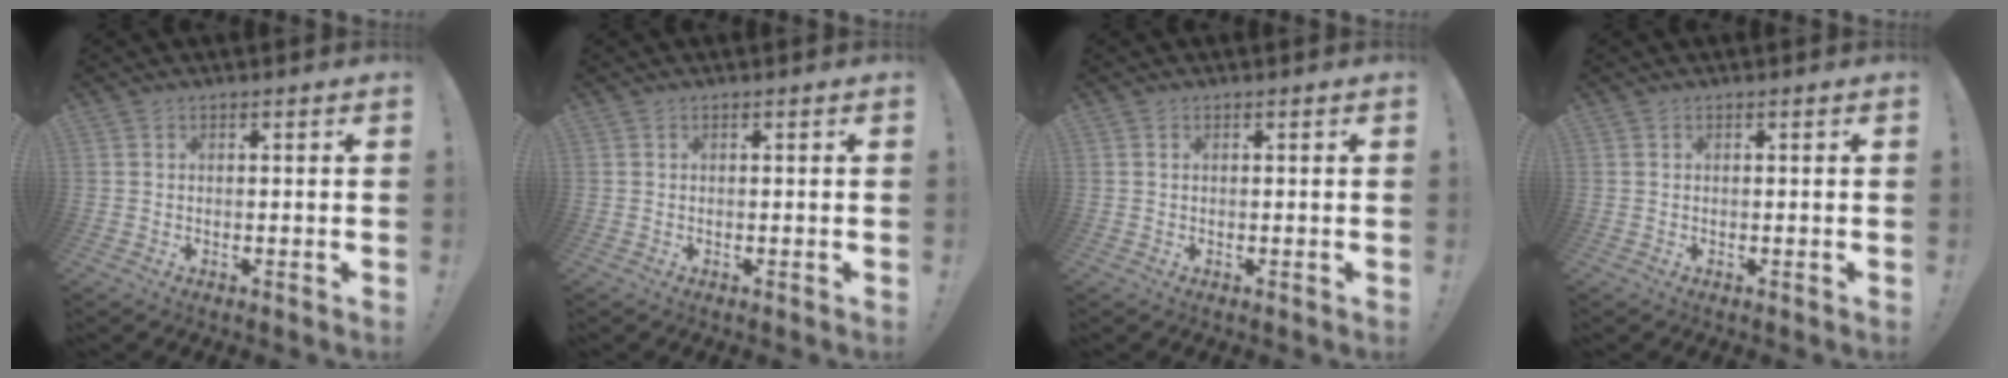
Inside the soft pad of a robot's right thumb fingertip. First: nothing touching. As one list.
[{"total": 0.0}, {"total": 0.0}, {"total": 0.0}]